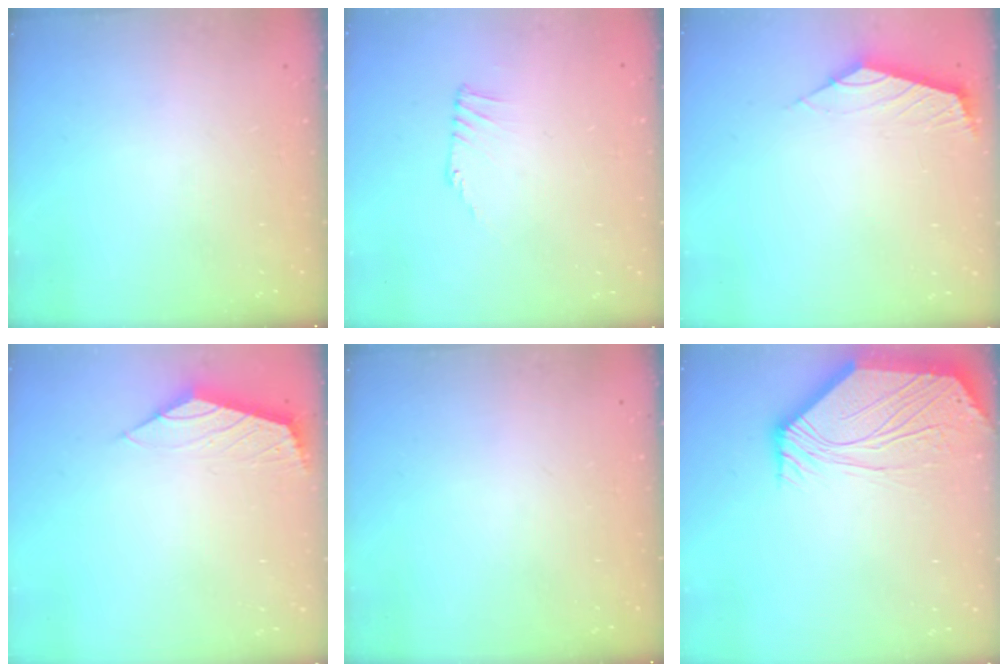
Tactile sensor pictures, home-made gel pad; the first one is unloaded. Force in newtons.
{"total": 0.8, "press": 0.8, "slide": 0.2}
{"total": 2.3, "press": 2.2, "slide": 0.5}
{"total": 2.1, "press": 2.0, "slide": 0.6}
{"total": 0.0}
{"total": 6.8, "press": 6.7, "slide": 0.9}